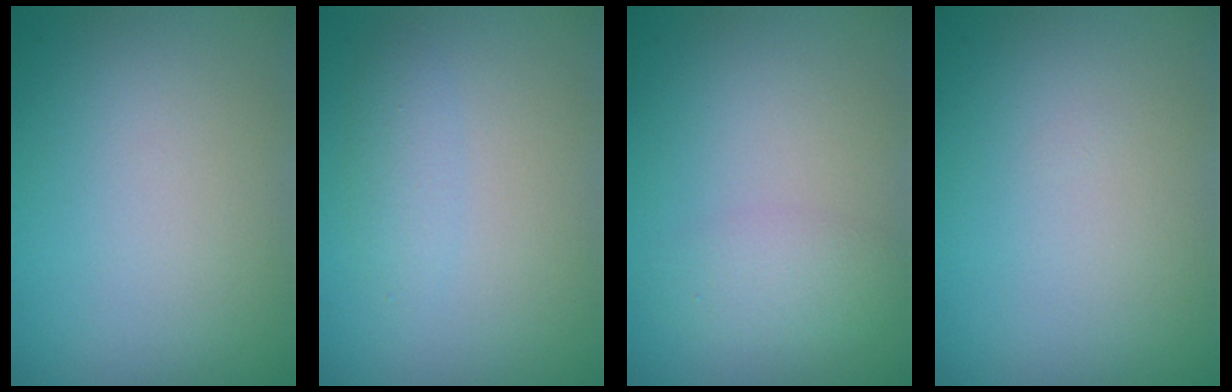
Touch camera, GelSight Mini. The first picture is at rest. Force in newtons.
{"total": 1.5, "press": 1.5, "slide": 0.1}
{"total": 1.9, "press": 1.9, "slide": 0.1}
{"total": 0.0}